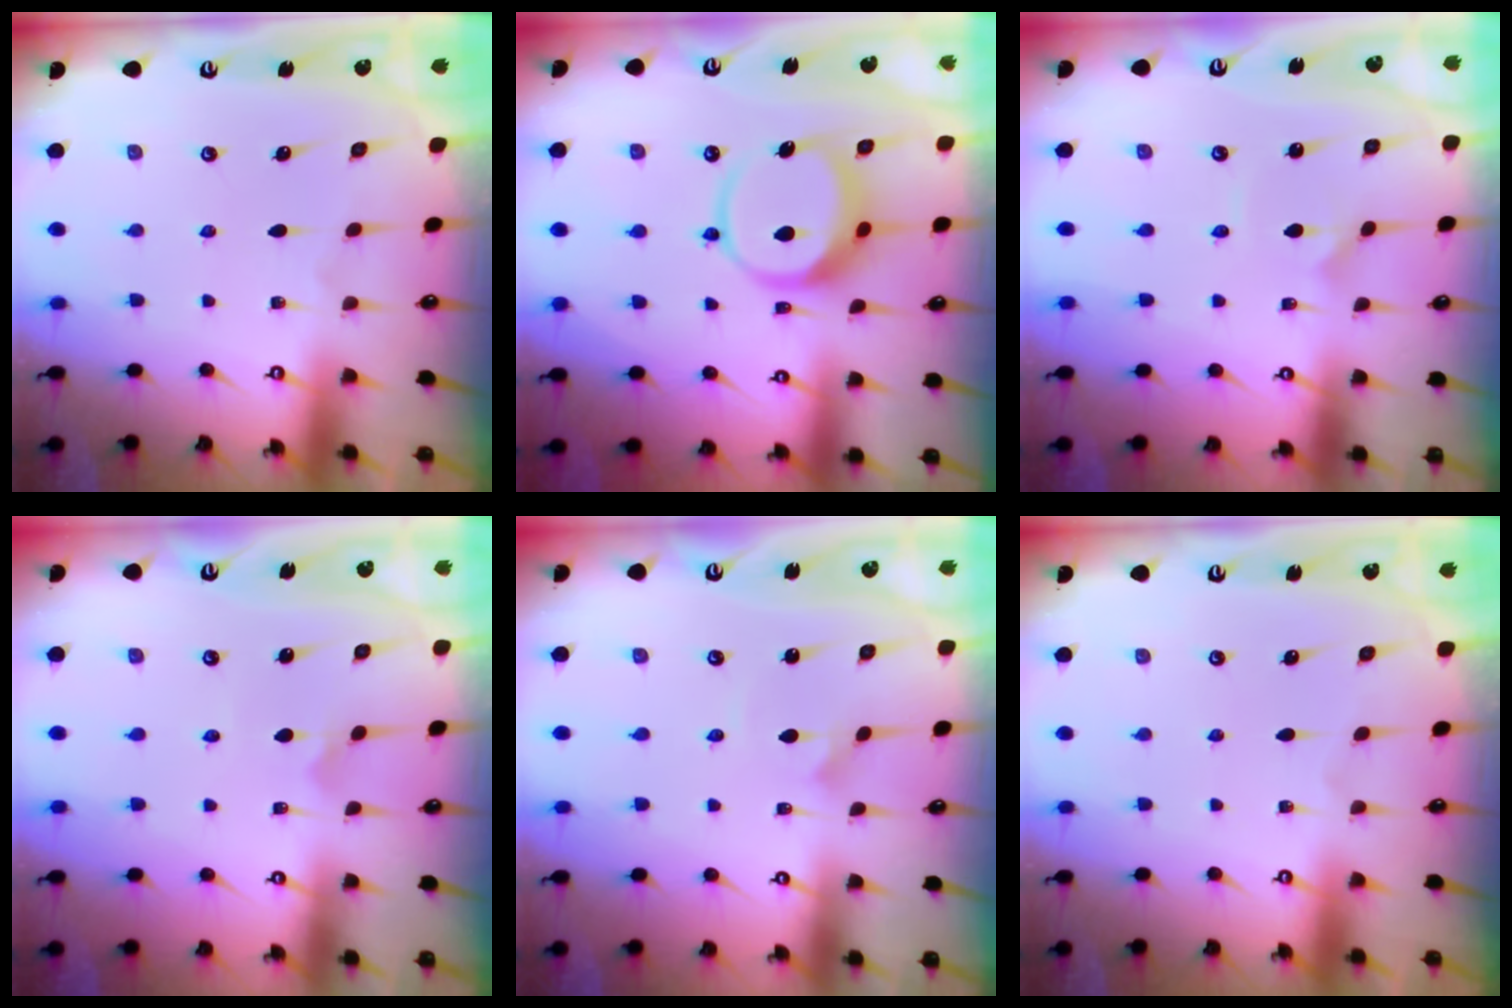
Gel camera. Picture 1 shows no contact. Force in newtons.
{"total": 10.8, "press": 10.7, "slide": 1.4}
{"total": 2.5, "press": 2.4, "slide": 0.4}
{"total": 3.9, "press": 3.8, "slide": 0.4}
{"total": 1.0, "press": 1.0, "slide": 0.0}
{"total": 0.0}